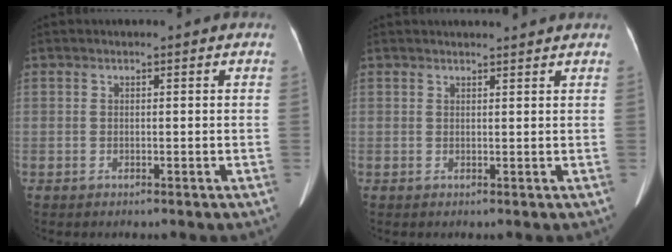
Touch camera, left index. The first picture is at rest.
{"total": 3.5, "force": [3.4, 0.0, 0.9], "torque": [-0.013, 0.017, 0.042]}